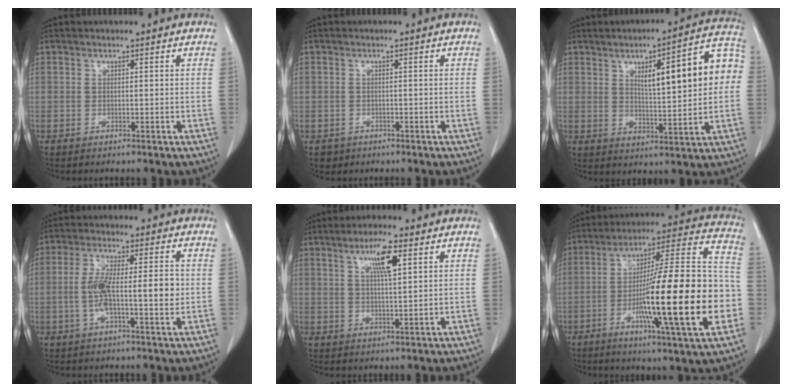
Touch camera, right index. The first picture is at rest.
{"total": 1.9, "force": [-0.9, 1.7, 0.0], "torque": [-0.001, 0.005, -0.009]}
{"total": 14.8, "force": [2.7, 3.0, 14.2], "torque": [-0.193, 0.033, 0.040]}
{"total": 8.9, "force": [-0.5, 1.9, 8.7], "torque": [-0.161, 0.012, -0.010]}
{"total": 5.9, "force": [2.7, 0.7, 5.2], "torque": [-0.093, 0.002, 0.047]}
{"total": 25.6, "force": [-6.2, 1.5, 24.8], "torque": [-0.347, -0.002, -0.104]}